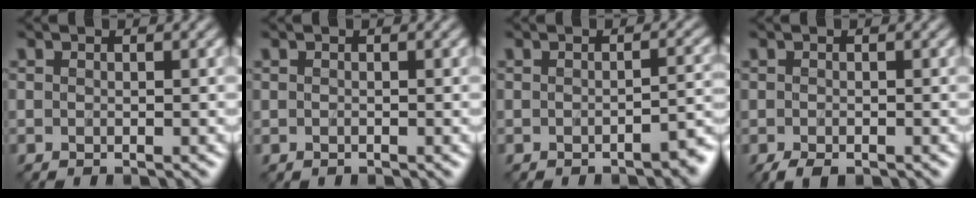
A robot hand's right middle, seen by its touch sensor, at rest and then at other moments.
{"total": 0.0}
{"total": 2.5, "force": [-1.4, 0.5, 2.0], "torque": [-0.026, -0.002, -0.018]}
{"total": 1.6, "force": [-1.2, 0.8, 0.8], "torque": [-0.023, -0.007, -0.022]}